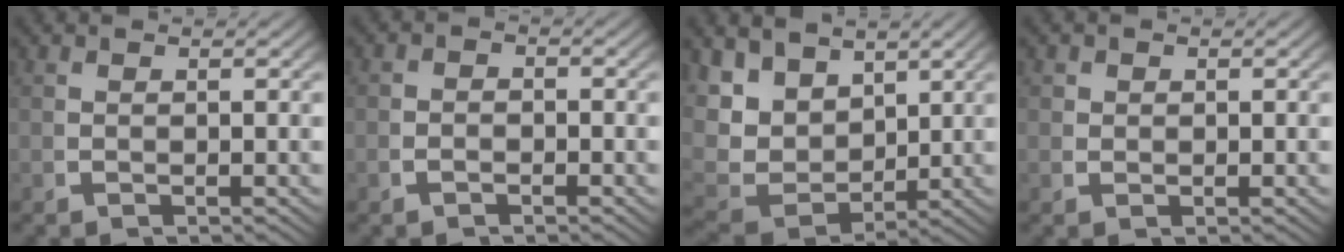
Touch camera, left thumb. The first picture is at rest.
{"total": 1.0, "force": [-0.7, 0.6, 0.3], "torque": [-0.006, -0.002, -0.015]}
{"total": 10.3, "force": [1.6, 8.0, 6.3], "torque": [-0.154, -0.031, 0.037]}
{"total": 1.2, "force": [0.4, 1.0, 0.4], "torque": [-0.013, -0.009, 0.011]}